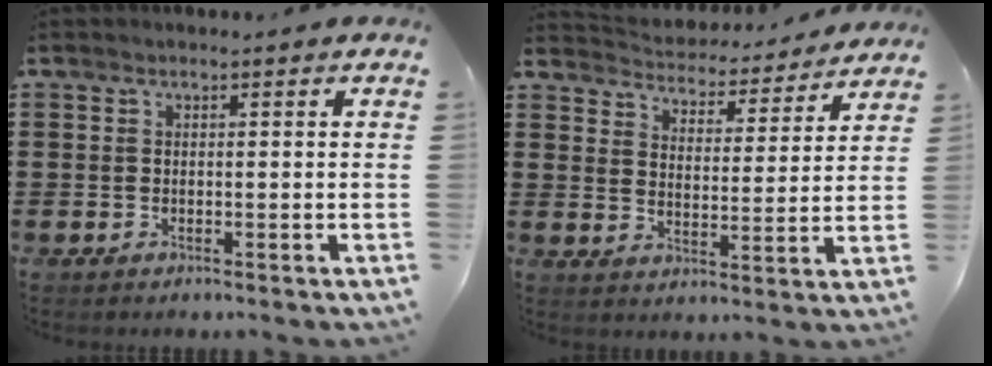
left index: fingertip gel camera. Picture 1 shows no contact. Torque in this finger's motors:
{"motor_torque": [-1.07, -1.07, -0.44, 0.00]}